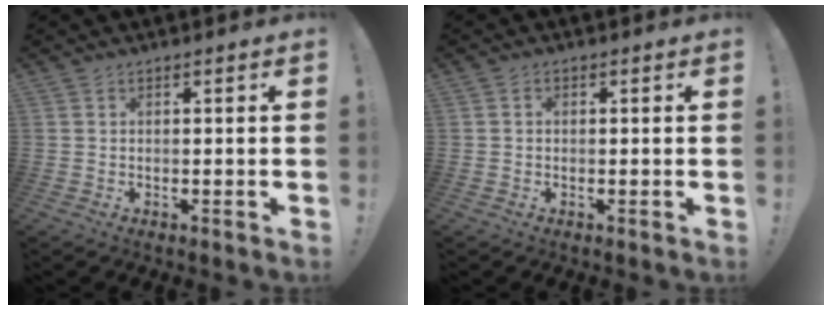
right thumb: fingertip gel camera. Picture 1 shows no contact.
{"total": 0.8, "force": [-0.4, 0.7, 0.3], "torque": [-0.005, 0.003, -0.007]}